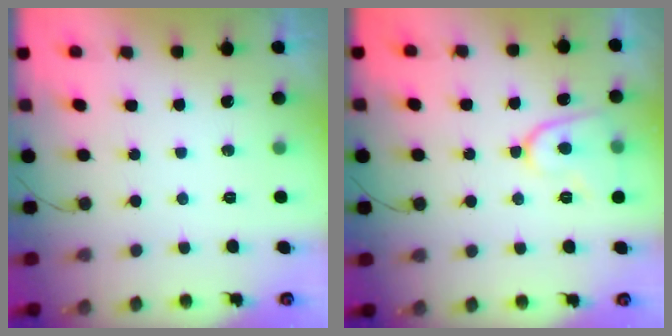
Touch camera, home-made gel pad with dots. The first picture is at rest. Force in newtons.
{"total": 10.4, "press": 10.4, "slide": 1.1}